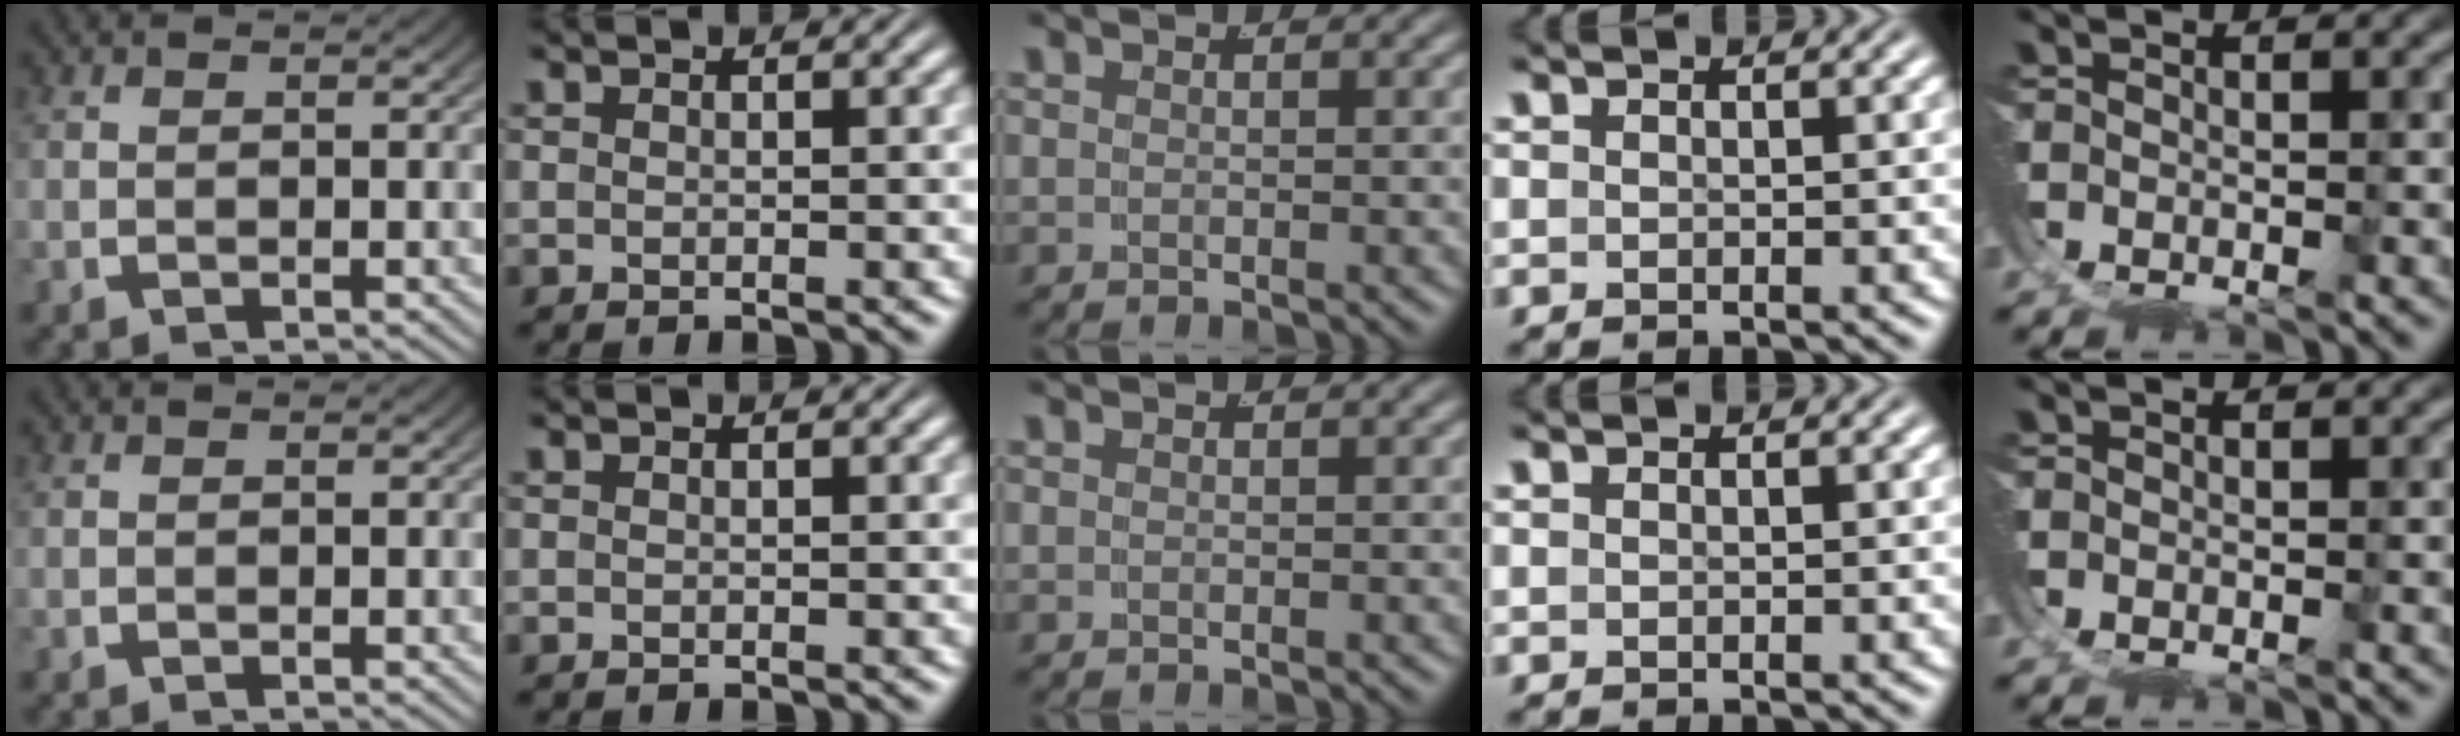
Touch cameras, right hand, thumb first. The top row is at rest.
{"ring": {"total": 1.3, "force": [-0.3, -1.2, -0.4], "torque": [0.014, -0.011, 0.005]}}